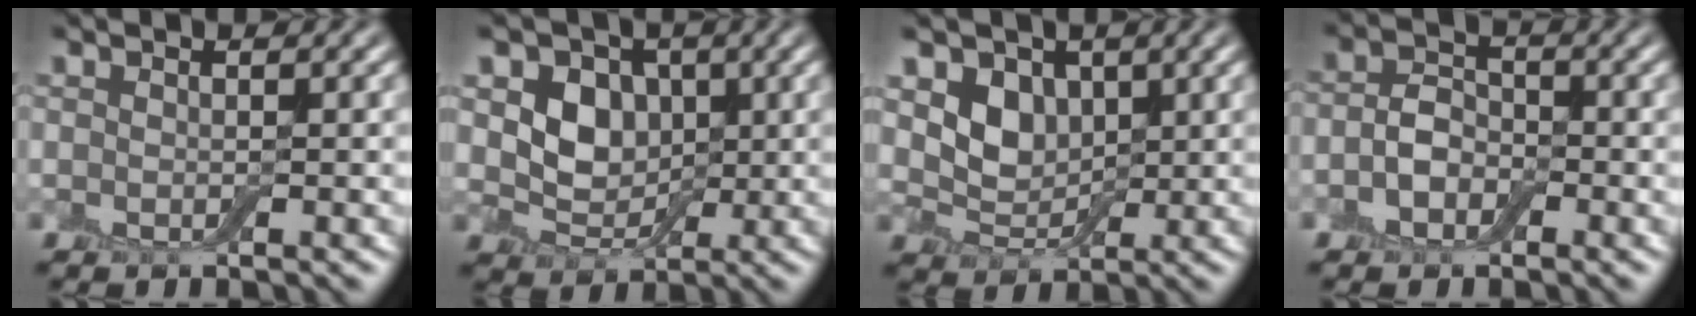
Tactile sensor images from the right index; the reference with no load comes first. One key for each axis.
{"total": 4.4, "fx": 0.6, "fy": 3.7, "fz": 2.4, "tx": -0.044, "ty": -0.008, "tz": 0.000}
{"total": 3.6, "fx": 0.8, "fy": 2.9, "fz": 1.9, "tx": -0.039, "ty": -0.011, "tz": 0.009}
{"total": 2.7, "fx": -1.3, "fy": 2.0, "fz": 1.4, "tx": -0.024, "ty": 0.001, "tz": -0.031}